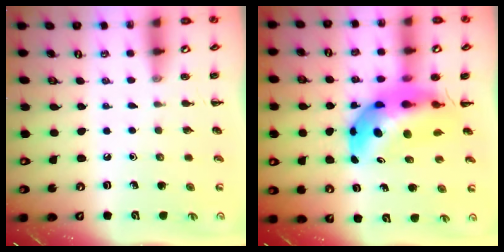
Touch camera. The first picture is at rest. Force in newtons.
{"total": 11.6, "press": 11.1, "slide": 3.4}